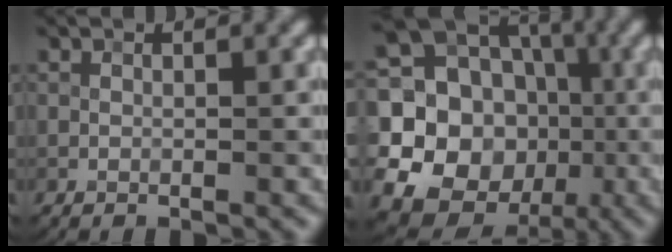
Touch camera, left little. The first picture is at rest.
{"total": 19.7, "force": [-2.0, 18.2, 7.2], "torque": [-0.177, 0.019, -0.059]}